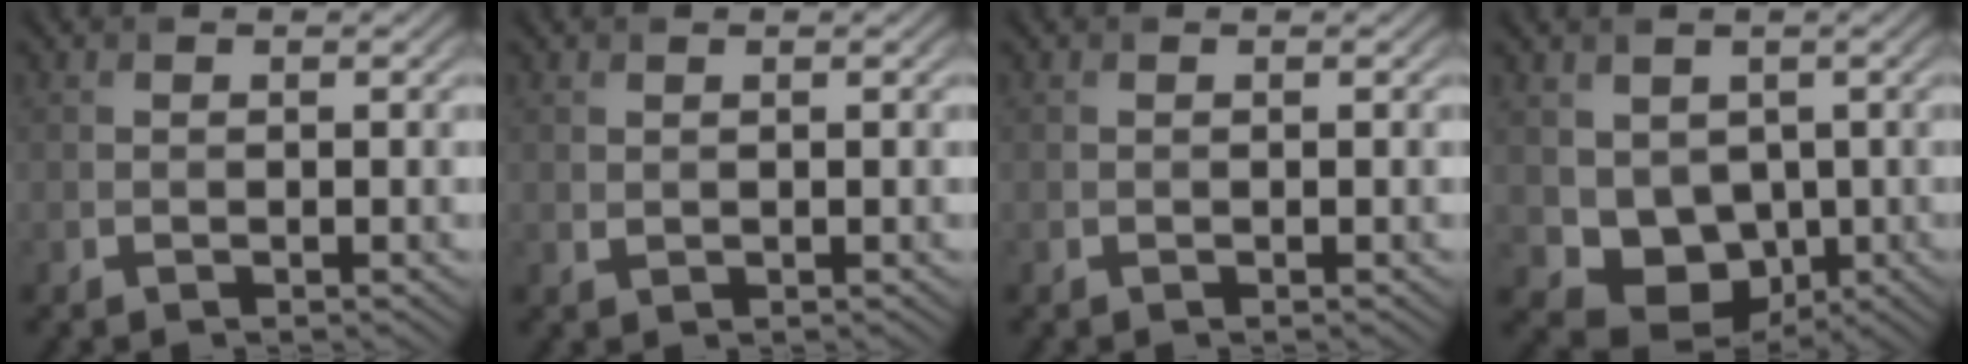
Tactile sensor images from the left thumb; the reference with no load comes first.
{"total": 0.5, "force": [0.4, 0.3, 0.2], "torque": [-0.007, -0.002, 0.011]}
{"total": 0.0}
{"total": 5.8, "force": [0.8, 4.8, 3.1], "torque": [-0.080, -0.022, 0.018]}